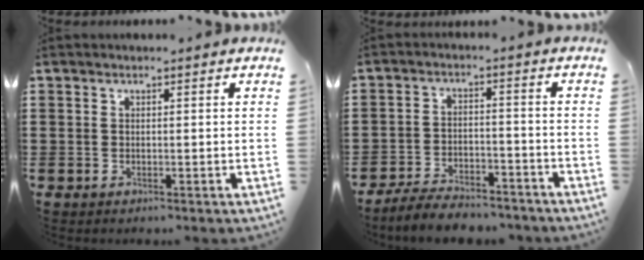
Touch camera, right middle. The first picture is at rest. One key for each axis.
{"total": 5.6, "fx": -5.3, "fy": 0.9, "fz": 1.6, "tx": -0.029, "ty": 0.006, "tz": -0.104}